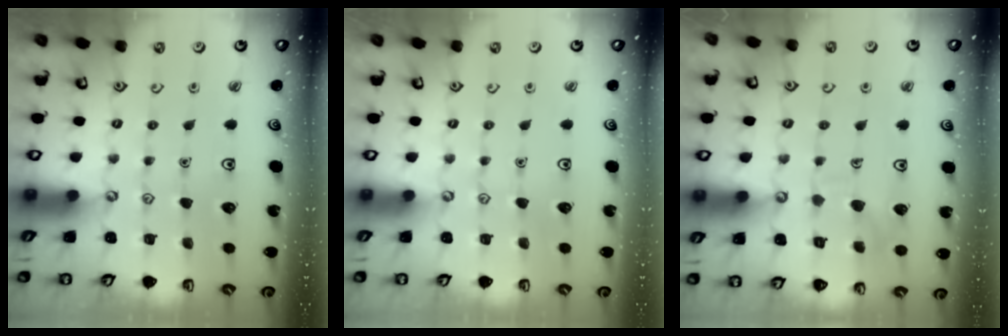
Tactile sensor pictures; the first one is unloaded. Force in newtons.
{"total": 0.0}
{"total": 7.2, "press": 7.1, "slide": 0.7}